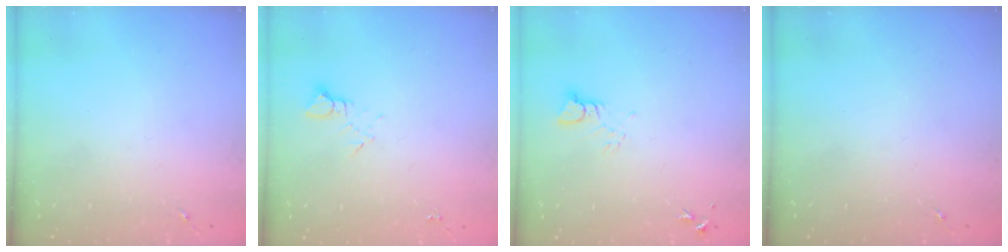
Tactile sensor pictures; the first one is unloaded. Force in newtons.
{"total": 2.7, "press": 2.7, "slide": 0.2}
{"total": 3.4, "press": 3.4, "slide": 0.3}
{"total": 0.0}